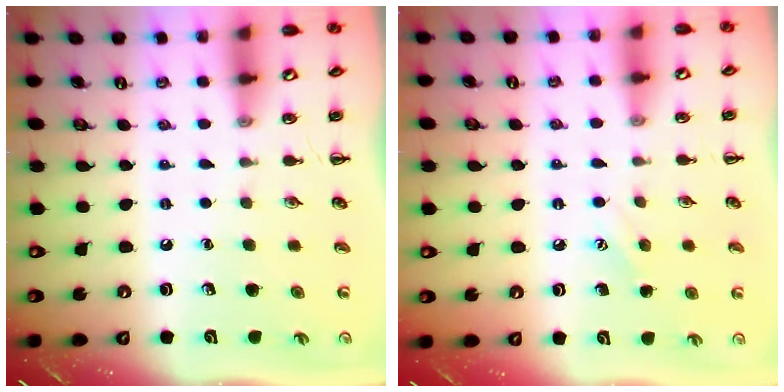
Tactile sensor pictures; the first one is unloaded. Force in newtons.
{"total": 5.9, "press": 5.7, "slide": 1.5}